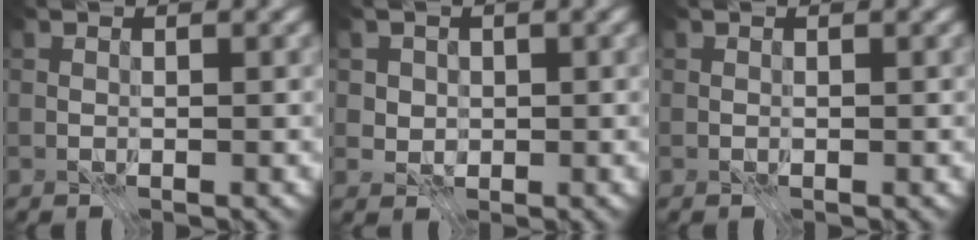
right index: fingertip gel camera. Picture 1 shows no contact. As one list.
[{"total": 2.0, "force": [0.6, 1.7, 0.7], "torque": [-0.022, -0.004, 0.024]}, {"total": 0.0}]